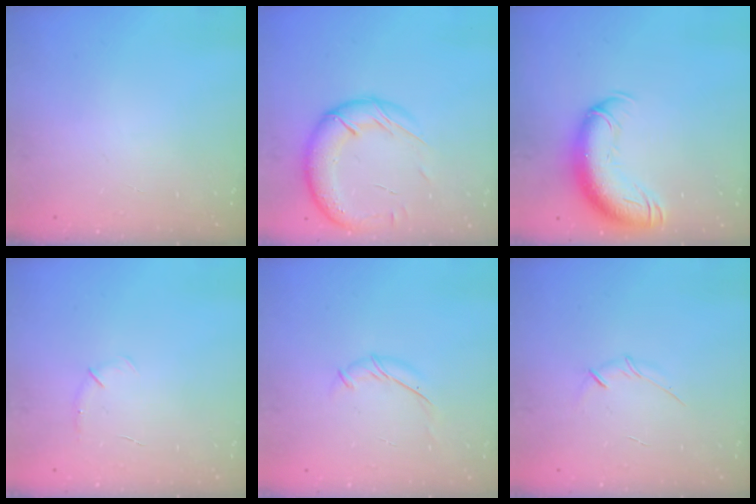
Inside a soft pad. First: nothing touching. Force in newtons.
{"total": 19.3, "press": 18.8, "slide": 4.3}
{"total": 15.2, "press": 14.8, "slide": 3.6}
{"total": 4.1, "press": 4.0, "slide": 1.0}
{"total": 6.6, "press": 6.5, "slide": 1.4}
{"total": 3.5, "press": 3.4, "slide": 0.8}